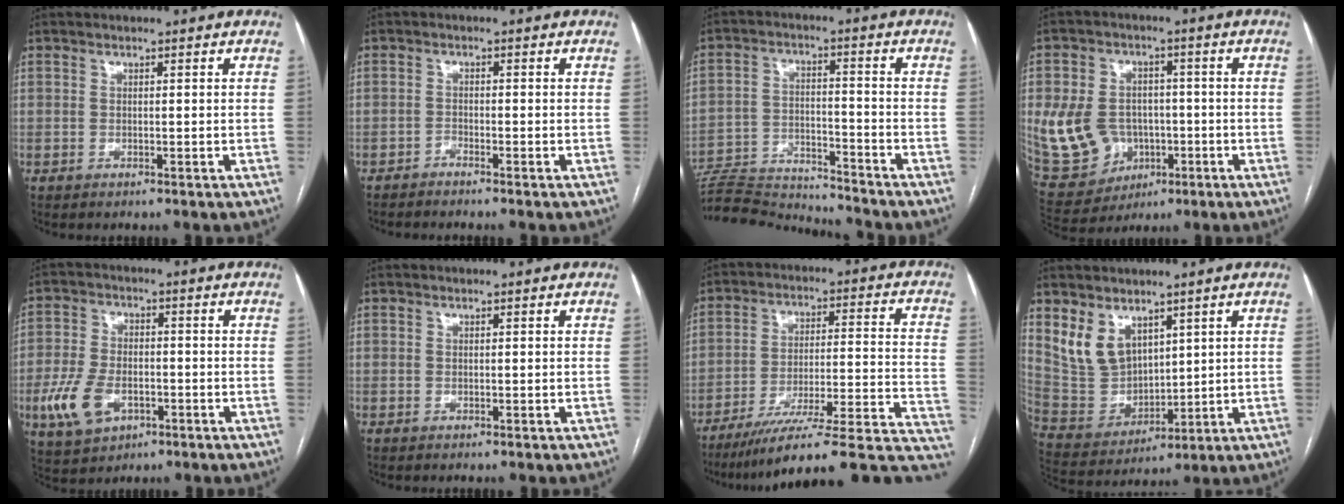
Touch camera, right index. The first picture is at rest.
{"total": 1.5, "force": [-1.4, -0.1, 0.4], "torque": [-0.004, 0.001, -0.025]}
{"total": 12.8, "force": [-12.8, 0.2, 1.2], "torque": [-0.024, 0.012, -0.216]}
{"total": 14.6, "force": [-2.2, 11.9, 8.2], "torque": [-0.203, 0.017, -0.011]}
{"total": 9.5, "force": [-3.5, 5.8, 6.7], "torque": [-0.153, 0.004, -0.056]}
{"total": 0.0}
{"total": 23.3, "force": [-18.4, 2.5, 14.1], "torque": [-0.119, 0.025, -0.261]}
{"total": 9.1, "force": [5.3, 6.1, 4.3], "torque": [-0.100, 0.009, 0.126]}